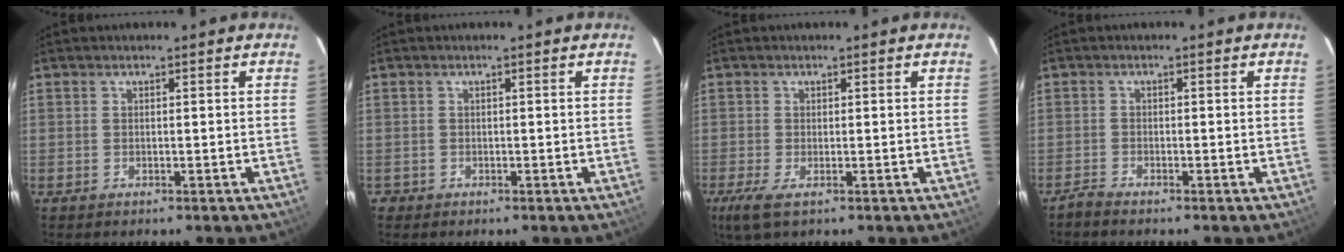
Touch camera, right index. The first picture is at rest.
{"total": 1.4, "force": [-0.5, 1.3, -0.1], "torque": [-0.002, 0.005, -0.006]}
{"total": 1.8, "force": [-0.6, 0.3, 1.7], "torque": [-0.037, -0.006, -0.012]}
{"total": 1.5, "force": [-1.5, 0.0, 0.2], "torque": [-0.013, -0.004, -0.030]}